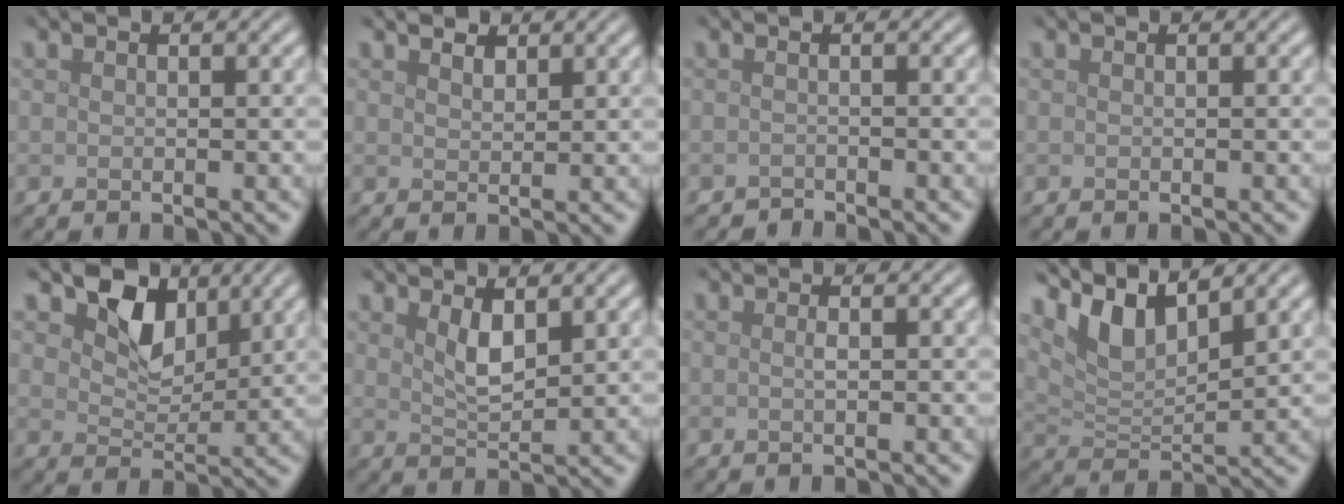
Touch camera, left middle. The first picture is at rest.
{"total": 1.5, "force": [1.3, 0.5, 0.4], "torque": [-0.011, -0.002, 0.023]}
{"total": 0.8, "force": [-0.8, 0.0, 0.0], "torque": [-0.001, -0.003, -0.017]}
{"total": 0.0}
{"total": 4.9, "force": [2.7, 3.1, 2.7], "torque": [-0.053, -0.010, 0.036]}
{"total": 2.5, "force": [1.3, 0.9, 1.9], "torque": [-0.044, -0.009, 0.028]}
{"total": 0.6, "force": [-0.1, 0.1, 0.5], "torque": [-0.012, 0.000, -0.002]}
{"total": 5.7, "force": [4.0, 1.9, 3.6], "torque": [-0.080, -0.003, 0.077]}